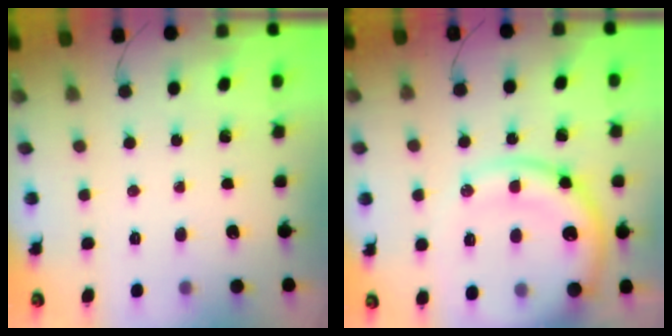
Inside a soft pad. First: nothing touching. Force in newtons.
{"total": 17.1, "press": 16.9, "slide": 2.7}